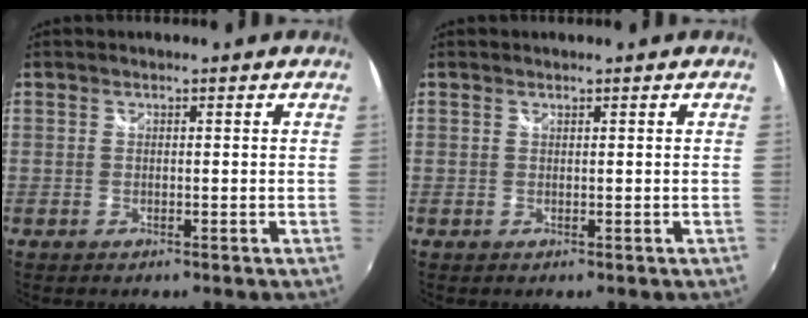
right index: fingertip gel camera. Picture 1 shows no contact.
{"total": 0.0}